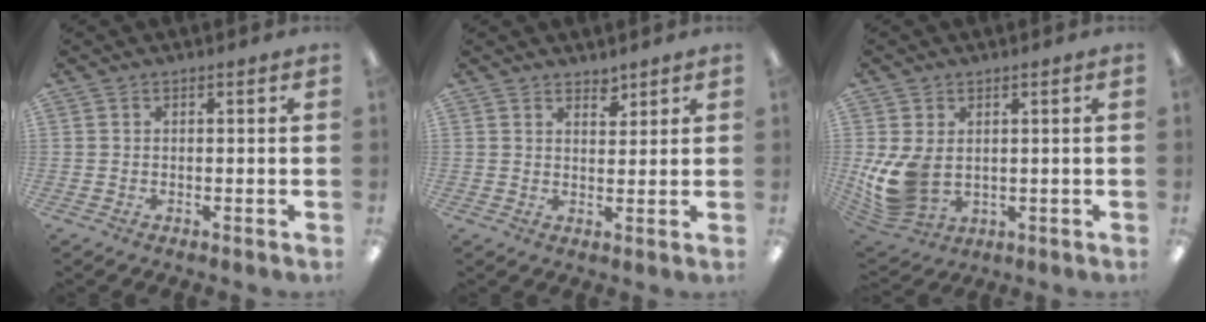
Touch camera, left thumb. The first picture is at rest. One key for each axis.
{"total": 3.0, "fx": 2.7, "fy": 1.1, "fz": 0.5, "tx": 0.010, "ty": -0.023, "tz": 0.046}
{"total": 10.4, "fx": 0.1, "fy": 7.3, "fz": 7.4, "tx": -0.176, "ty": -0.002, "tz": 0.009}